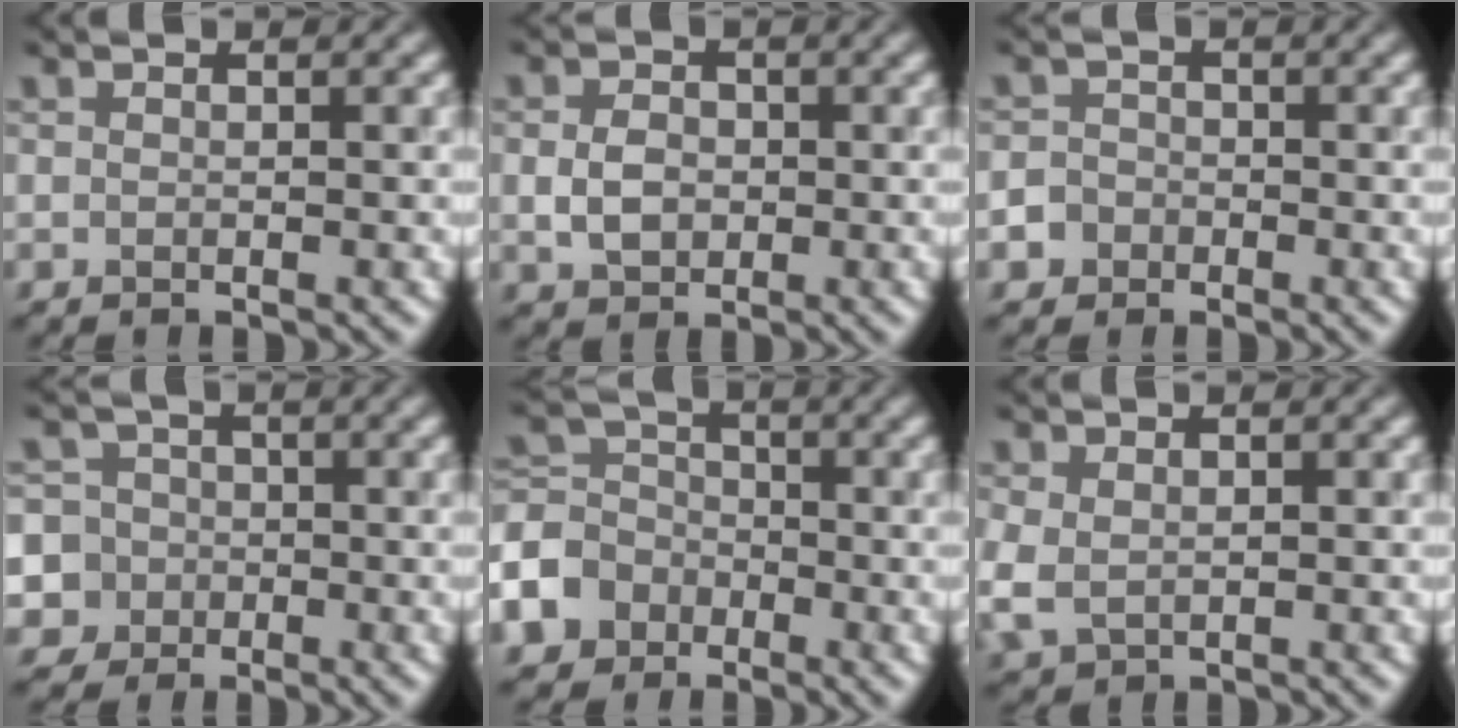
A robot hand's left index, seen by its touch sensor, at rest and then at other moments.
{"total": 3.0, "force": [-0.2, 2.3, 1.9], "torque": [-0.038, -0.002, -0.008]}
{"total": 3.2, "force": [-1.4, 2.8, 0.6], "torque": [0.011, 0.002, -0.039]}
{"total": 7.8, "force": [-1.8, 7.4, 1.8], "torque": [-0.045, 0.010, -0.066]}
{"total": 7.6, "force": [-3.8, 6.2, 2.2], "torque": [-0.049, -0.010, -0.092]}
{"total": 3.4, "force": [-0.2, 2.6, 2.3], "torque": [-0.066, -0.008, -0.001]}